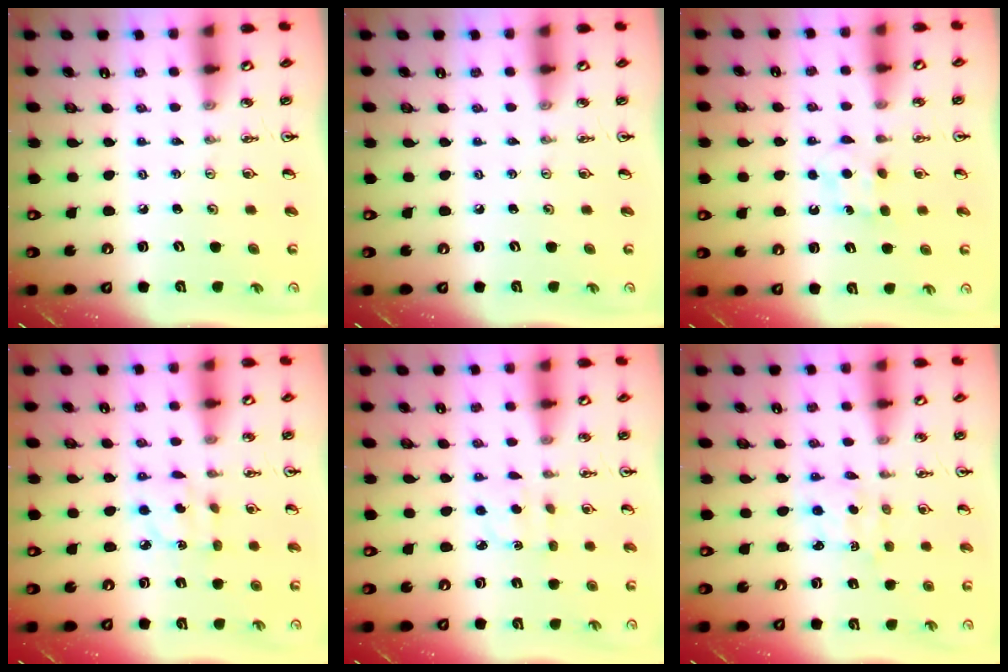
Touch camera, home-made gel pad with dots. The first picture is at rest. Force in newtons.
{"total": 0.0}
{"total": 5.3, "press": 5.2, "slide": 0.7}
{"total": 4.1, "press": 4.1, "slide": 0.2}
{"total": 2.4, "press": 2.4, "slide": 0.5}
{"total": 2.3, "press": 2.3, "slide": 0.5}